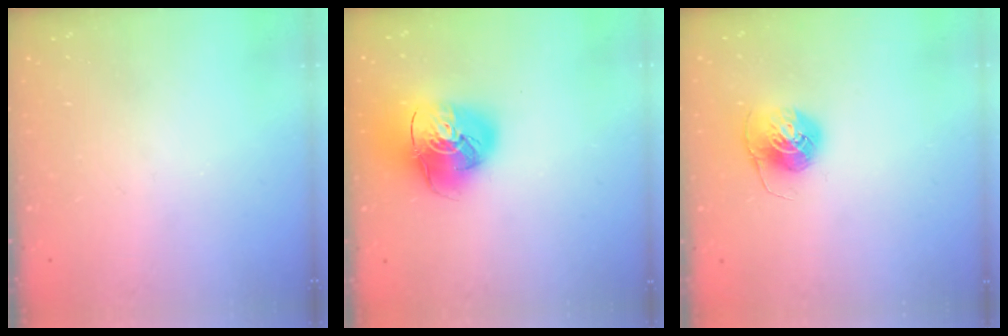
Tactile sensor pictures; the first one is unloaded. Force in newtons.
{"total": 14.9, "press": 14.8, "slide": 1.9}
{"total": 7.1, "press": 7.1, "slide": 0.5}